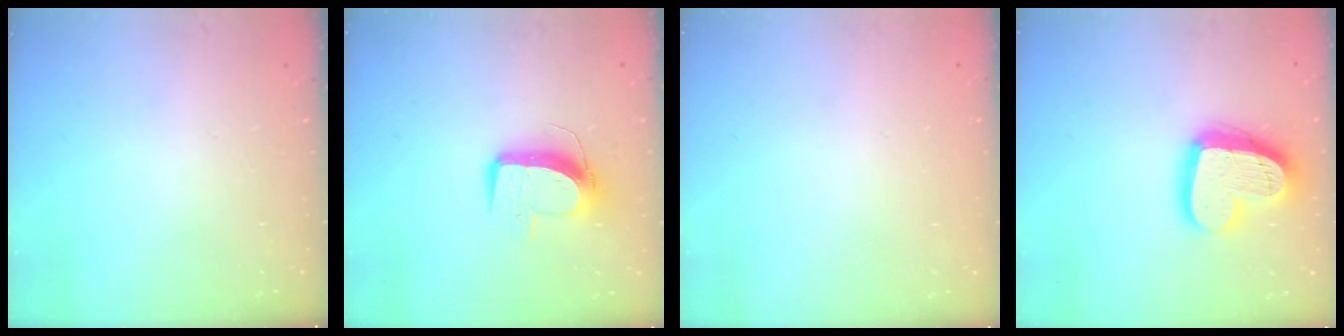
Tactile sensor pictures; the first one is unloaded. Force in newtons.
{"total": 9.7, "press": 9.7, "slide": 0.6}
{"total": 0.0}
{"total": 21.4, "press": 21.3, "slide": 2.1}